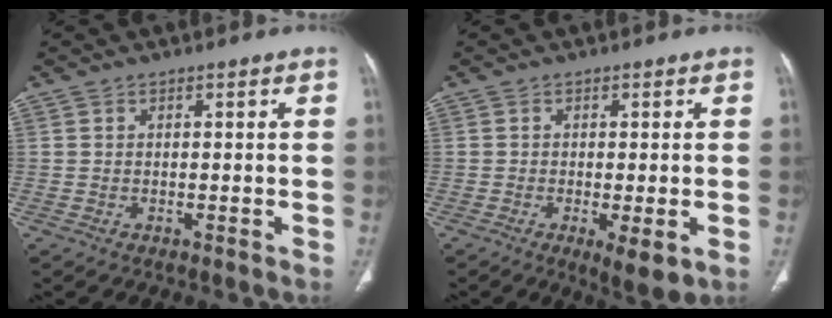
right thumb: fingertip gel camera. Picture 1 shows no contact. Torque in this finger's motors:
{"motor_torque": [0.07, -0.06, -0.12, -0.38, -0.01]}